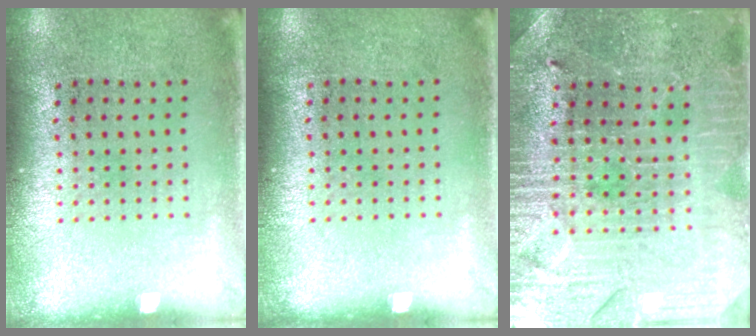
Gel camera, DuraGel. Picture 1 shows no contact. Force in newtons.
{"total": 0.0}
{"total": 3.4, "press": 3.3, "slide": 0.6}